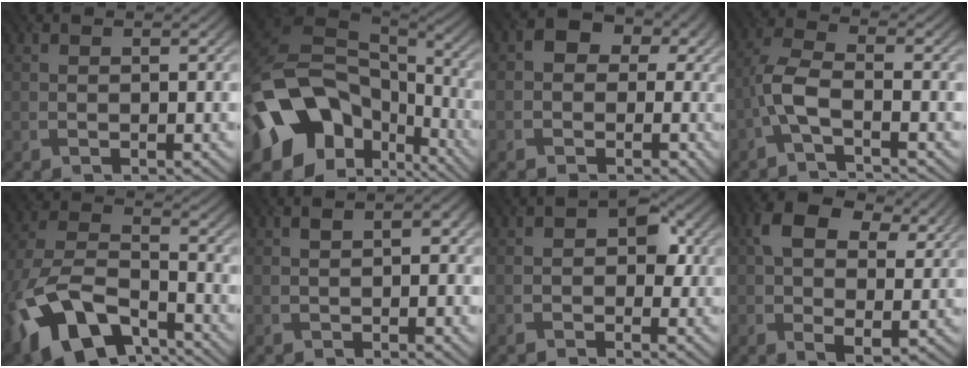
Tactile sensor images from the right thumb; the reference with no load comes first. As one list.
[{"total": 19.1, "force": [-7.5, 14.0, 10.6], "torque": [-0.241, -0.055, -0.094]}, {"total": 6.2, "force": [0.5, 5.3, 3.1], "torque": [-0.038, 0.010, -0.007]}, {"total": 4.7, "force": [-2.2, 1.5, 4.0], "torque": [-0.093, 0.009, -0.057]}, {"total": 16.8, "force": [-8.5, 9.8, 10.8], "torque": [-0.268, -0.037, -0.155]}, {"total": 3.4, "force": [0.2, 1.6, 3.0], "torque": [-0.041, 0.003, 0.009]}, {"total": 2.5, "force": [-0.3, 1.8, 1.7], "torque": [-0.018, -0.001, -0.010]}, {"total": 9.1, "force": [2.4, 6.2, 6.3], "torque": [-0.126, -0.015, 0.043]}]